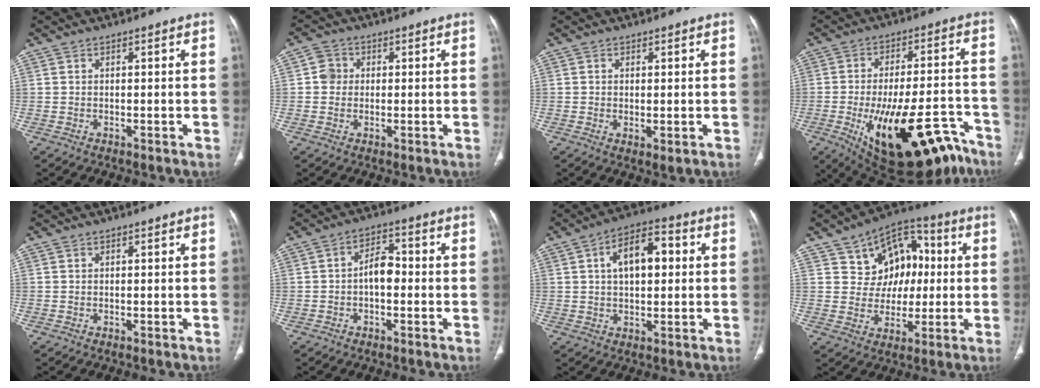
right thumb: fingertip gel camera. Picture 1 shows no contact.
{"total": 3.3, "force": [0.4, 3.1, 1.0], "torque": [0.001, 0.005, 0.003]}
{"total": 2.0, "force": [-0.2, 0.7, 1.9], "torque": [-0.038, -0.010, 0.001]}
{"total": 24.9, "force": [-14.2, 10.1, 17.8], "torque": [-0.217, 0.063, -0.200]}
{"total": 0.0}
{"total": 5.3, "force": [-0.7, 3.1, 4.2], "torque": [-0.055, 0.022, -0.019]}
{"total": 10.9, "force": [2.3, 5.8, 8.9], "torque": [-0.127, 0.019, 0.031]}
{"total": 12.8, "force": [2.6, 10.5, 6.9], "torque": [-0.039, 0.015, 0.043]}